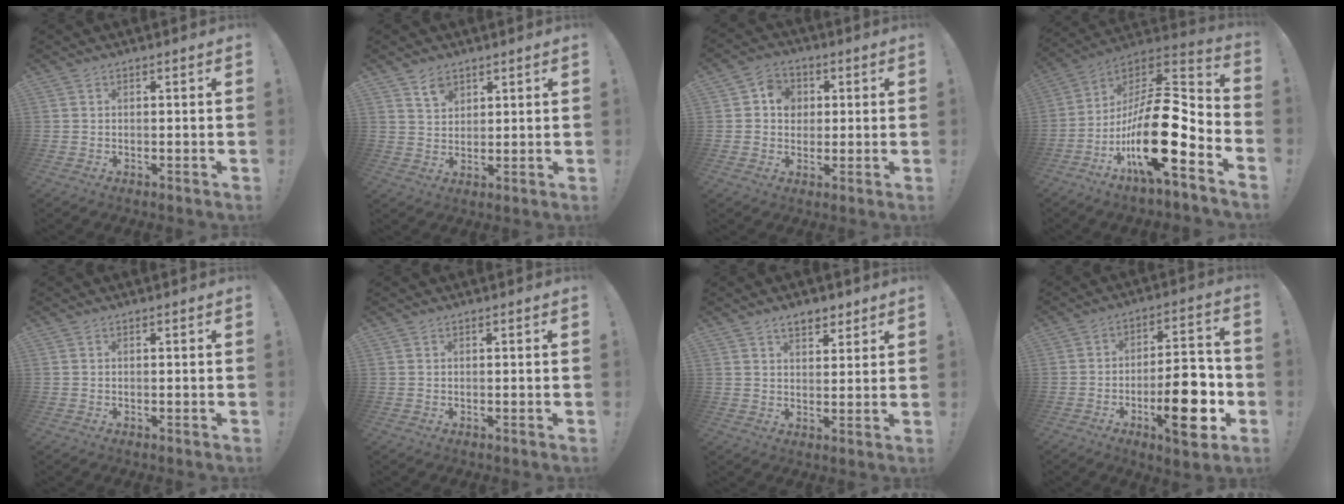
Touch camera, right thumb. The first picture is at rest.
{"total": 4.8, "force": [3.5, 2.8, 1.7], "torque": [-0.018, -0.021, 0.063]}
{"total": 7.1, "force": [1.0, 6.6, 2.6], "torque": [-0.041, 0.003, 0.022]}
{"total": 23.5, "force": [-7.6, 7.3, 21.0], "torque": [-0.371, 0.020, -0.131]}
{"total": 0.0}
{"total": 0.0}
{"total": 5.6, "force": [3.9, 3.1, 2.5], "torque": [-0.025, -0.018, 0.068]}
{"total": 17.1, "force": [-5.8, 5.7, 15.0], "torque": [-0.206, 0.021, -0.087]}